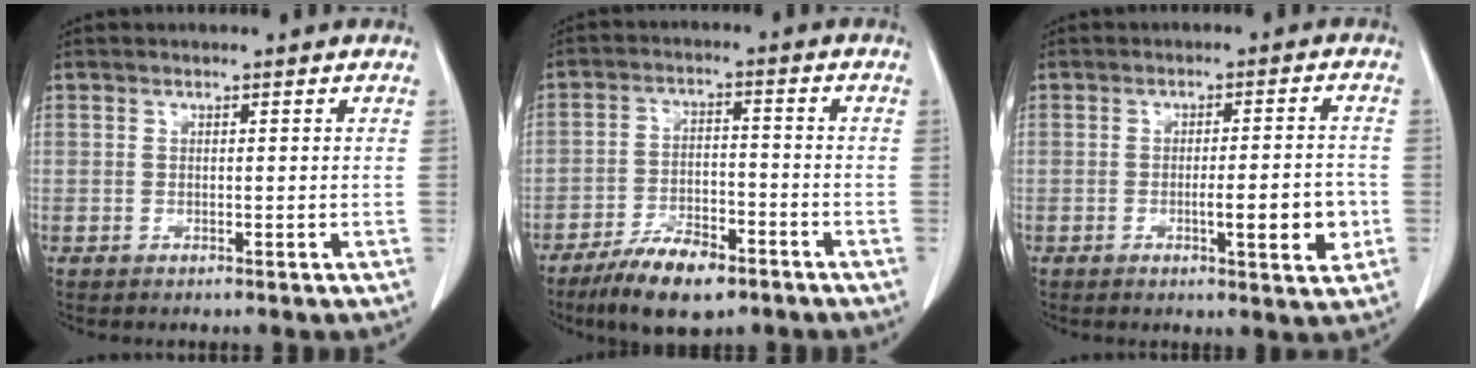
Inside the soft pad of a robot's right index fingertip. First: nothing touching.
{"total": 9.5, "force": [-6.6, 3.2, 6.0], "torque": [-0.107, -0.008, -0.113]}
{"total": 6.6, "force": [-1.7, 1.4, 6.2], "torque": [-0.085, -0.001, -0.018]}